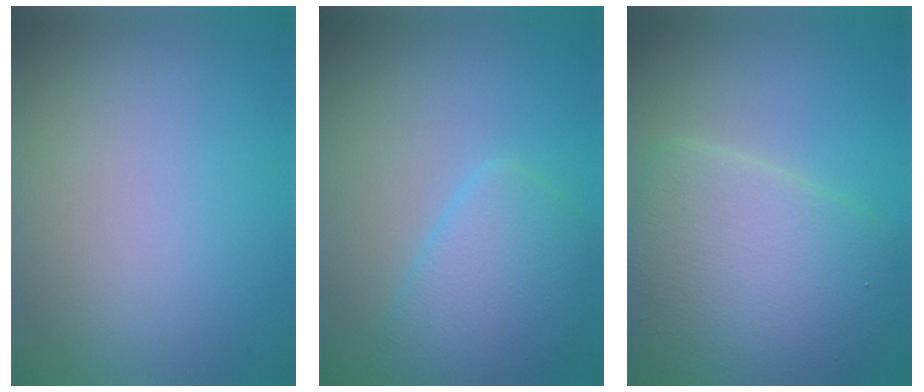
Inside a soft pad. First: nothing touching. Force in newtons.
{"total": 4.2, "press": 4.2, "slide": 0.2}
{"total": 7.7, "press": 7.7, "slide": 0.2}